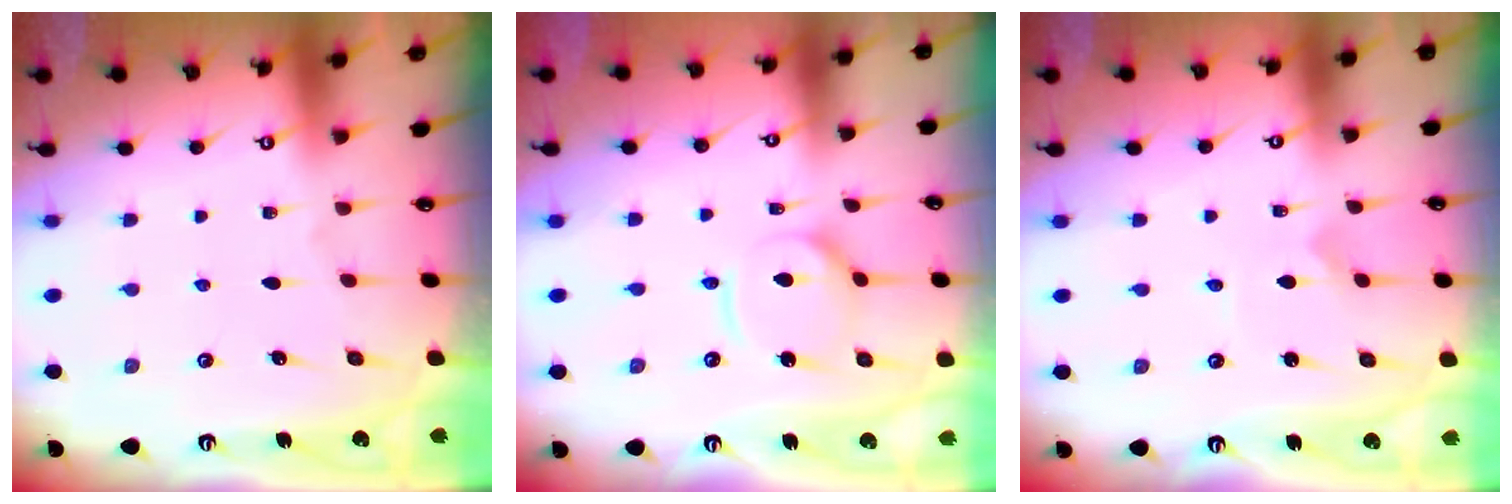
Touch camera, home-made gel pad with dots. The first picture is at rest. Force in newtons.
{"total": 9.1, "press": 9.0, "slide": 1.0}
{"total": 1.2, "press": 1.2, "slide": 0.1}